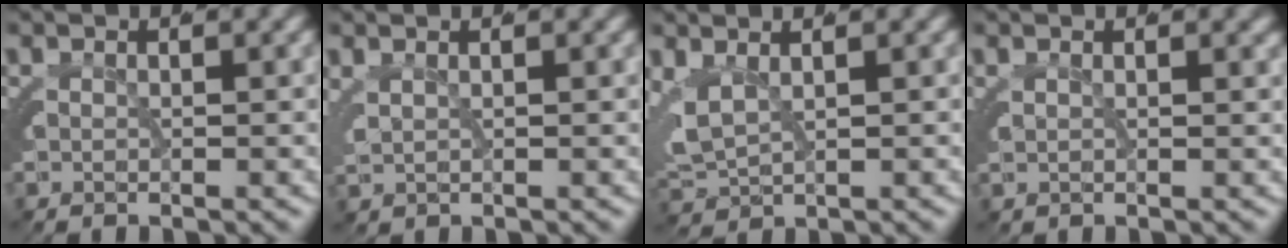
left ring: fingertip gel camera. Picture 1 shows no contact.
{"total": 1.2, "force": [0.5, -1.1, -0.3], "torque": [0.006, 0.008, 0.010]}
{"total": 4.0, "force": [-0.4, 3.4, 2.2], "torque": [-0.074, -0.010, -0.006]}
{"total": 1.4, "force": [0.7, -1.2, -0.1], "torque": [0.014, 0.011, 0.008]}